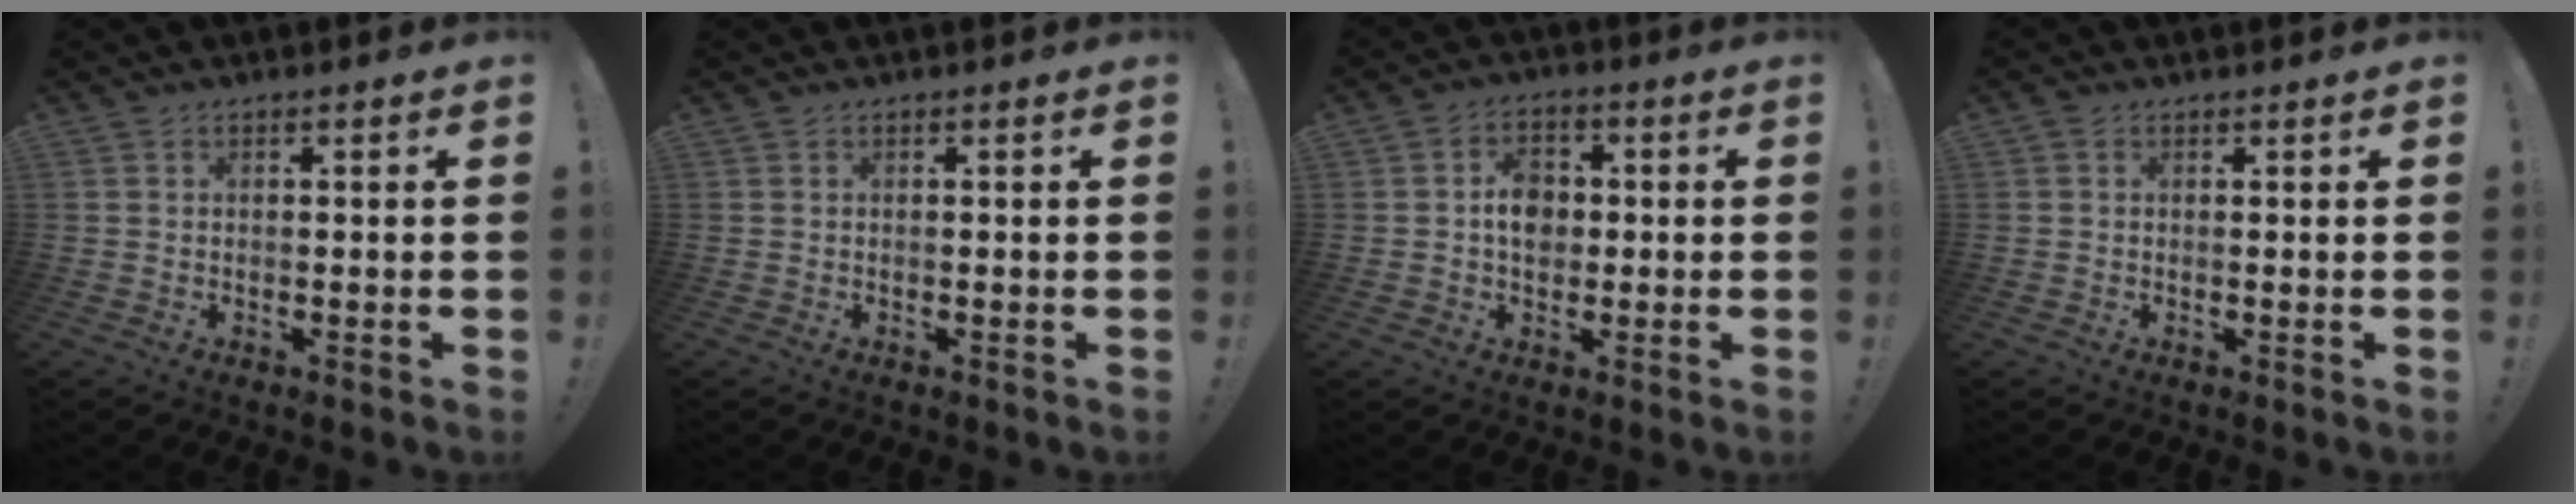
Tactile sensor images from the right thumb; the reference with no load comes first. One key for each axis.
{"total": 0.0}
{"total": 7.2, "fx": 0.0, "fy": 5.7, "fz": 4.5, "tx": -0.058, "ty": 0.007, "tz": 0.000}
{"total": 0.0}